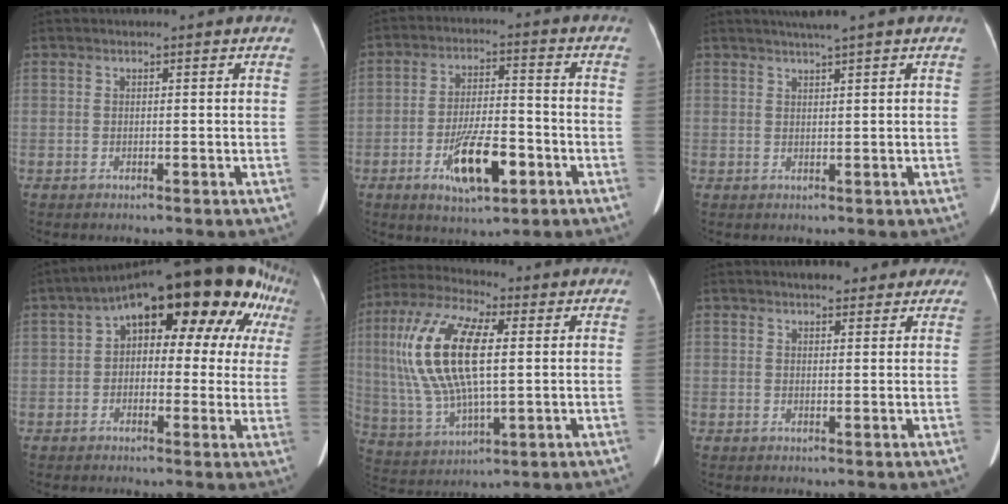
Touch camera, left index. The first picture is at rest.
{"total": 10.4, "force": [-4.6, 3.2, 8.8], "torque": [-0.163, -0.004, -0.075]}
{"total": 2.8, "force": [2.1, -0.7, 1.7], "torque": [-0.029, 0.008, 0.039]}
{"total": 18.6, "force": [7.4, 7.9, 15.2], "torque": [-0.218, 0.076, 0.098]}
{"total": 16.2, "force": [2.6, 5.4, 15.0], "torque": [-0.333, 0.016, 0.050]}
{"total": 5.3, "force": [4.1, 2.1, 2.6], "torque": [-0.018, 0.016, 0.047]}